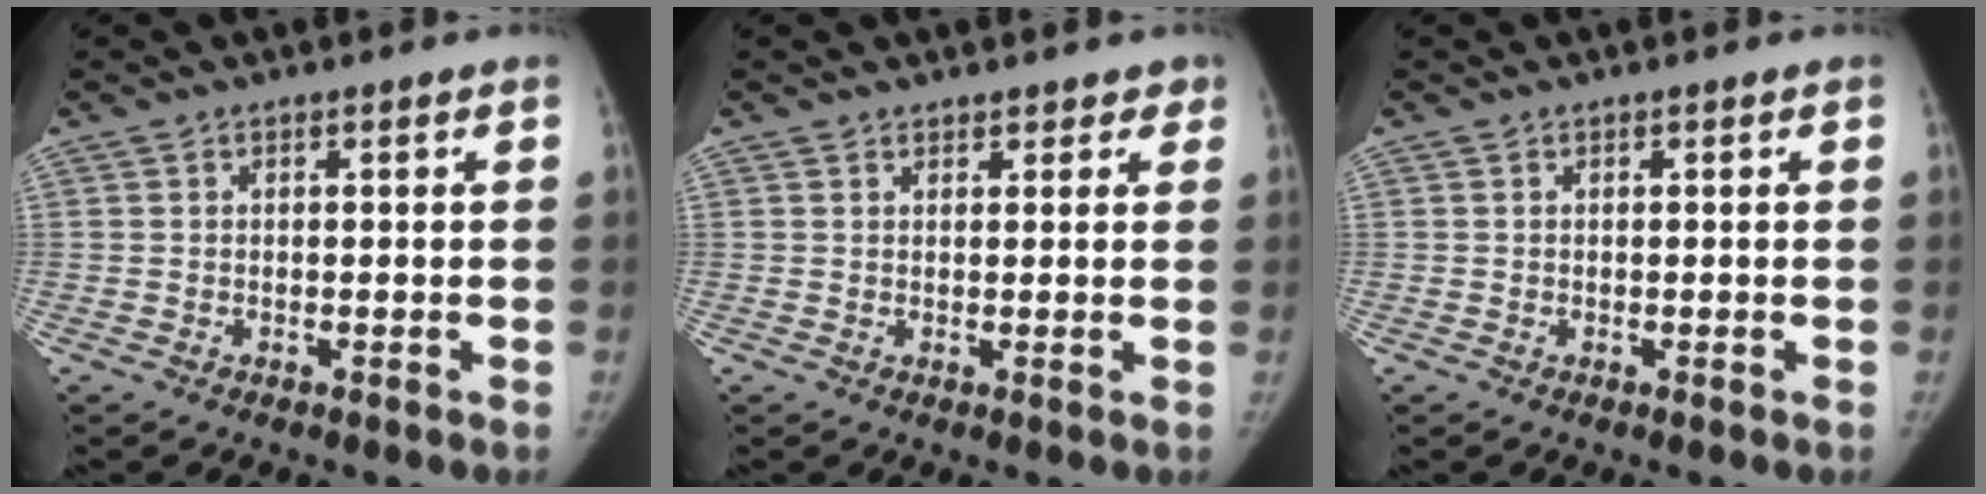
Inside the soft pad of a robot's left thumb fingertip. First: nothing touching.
{"total": 2.7, "force": [2.1, 1.5, 0.4], "torque": [0.031, -0.006, 0.021]}
{"total": 0.0}